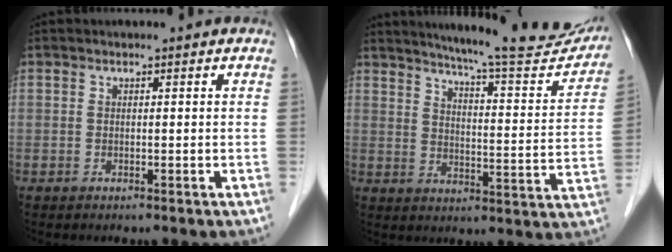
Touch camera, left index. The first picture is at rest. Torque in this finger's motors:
{"motor_torque": [0.59, -0.65, 0.43, 0.07]}